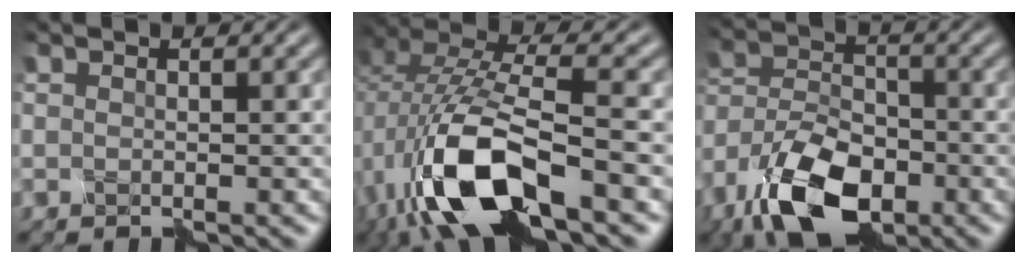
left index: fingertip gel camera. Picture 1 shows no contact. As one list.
[{"total": 10.2, "force": [-4.6, 4.0, 8.2], "torque": [-0.186, 0.004, -0.093]}, {"total": 9.8, "force": [-6.2, 4.7, 5.9], "torque": [-0.131, -0.005, -0.123]}]